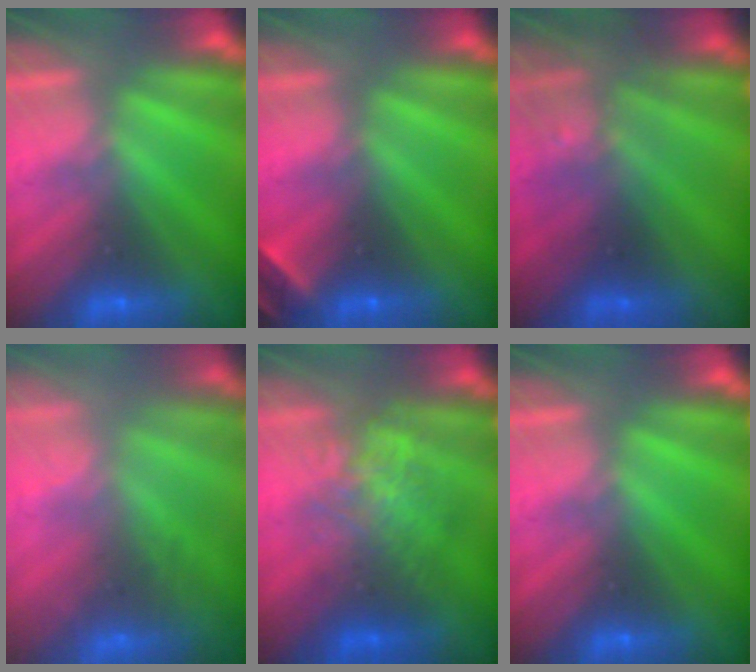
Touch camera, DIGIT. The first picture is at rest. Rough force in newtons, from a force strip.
{"total": 2.0}
{"total": 3.0}
{"total": 7.7}
{"total": 2.2}
{"total": 0.0}